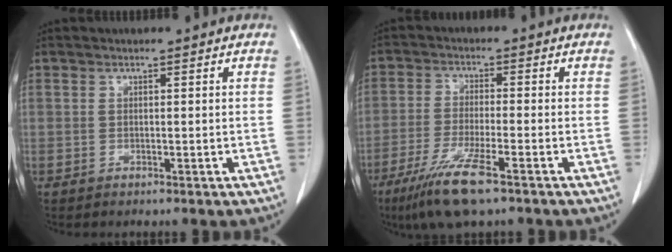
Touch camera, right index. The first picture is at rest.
{"total": 9.0, "force": [-5.6, 0.8, 7.0], "torque": [-0.138, -0.023, -0.098]}